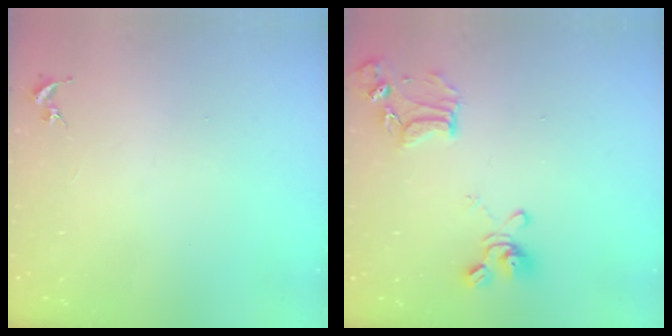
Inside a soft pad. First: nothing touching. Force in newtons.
{"total": 14.6, "press": 14.6, "slide": 1.4}